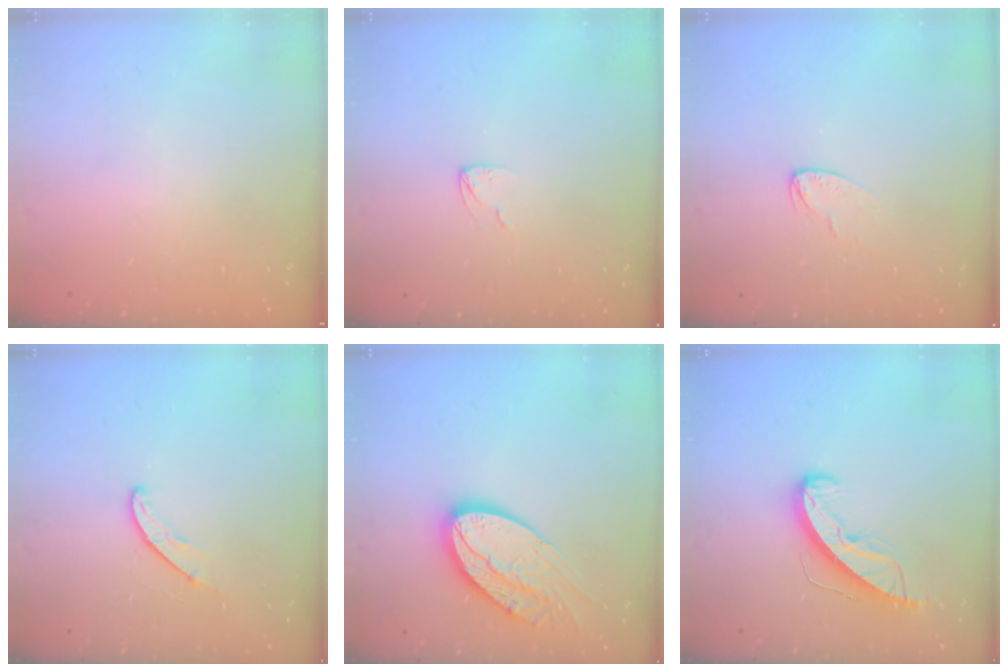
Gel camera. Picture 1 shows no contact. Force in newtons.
{"total": 2.7, "press": 2.7, "slide": 0.2}
{"total": 3.7, "press": 3.7, "slide": 0.2}
{"total": 6.1, "press": 6.1, "slide": 0.4}
{"total": 17.4, "press": 17.3, "slide": 1.8}
{"total": 9.4, "press": 9.4, "slide": 0.5}